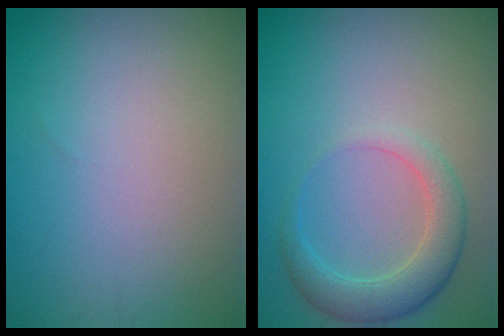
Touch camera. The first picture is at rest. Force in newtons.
{"total": 3.7, "press": 3.7, "slide": 0.3}